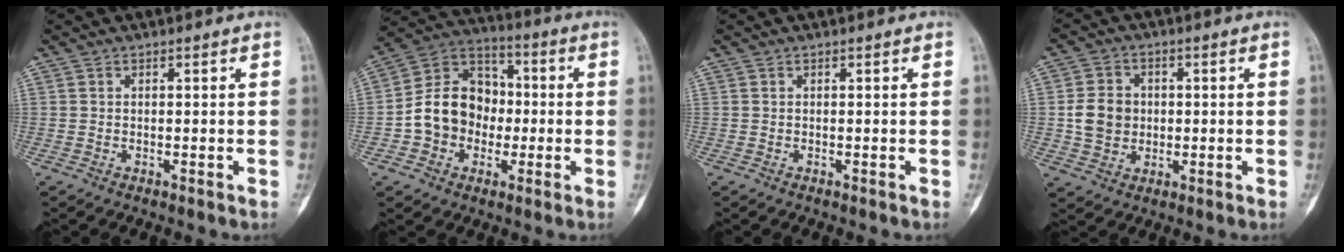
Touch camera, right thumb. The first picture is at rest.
{"total": 13.9, "force": [-1.8, 11.5, 7.6], "torque": [-0.090, 0.041, -0.040]}
{"total": 0.0}
{"total": 7.5, "force": [0.0, 6.5, 3.8], "torque": [-0.047, 0.004, 0.000]}